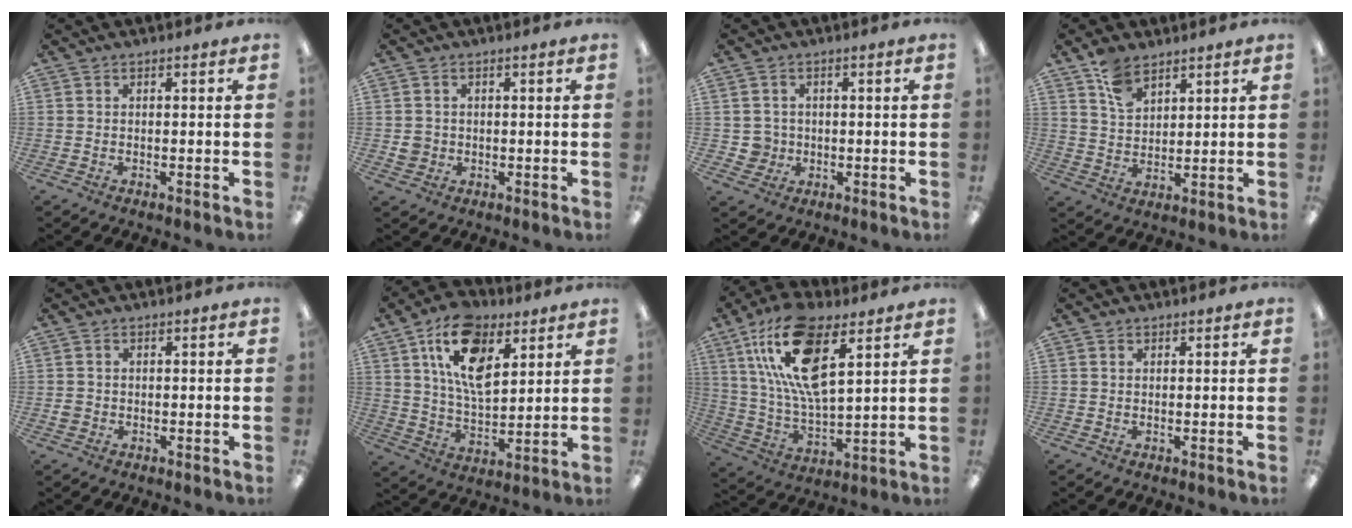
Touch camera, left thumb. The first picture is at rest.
{"total": 2.9, "force": [-0.1, 2.8, 0.9], "torque": [-0.009, 0.002, -0.003]}
{"total": 3.7, "force": [0.3, 3.7, 0.4], "torque": [-0.007, 0.005, 0.006]}
{"total": 7.8, "force": [5.5, 4.3, 3.3], "torque": [-0.067, -0.017, 0.105]}
{"total": 1.5, "force": [-0.2, 1.5, 0.4], "torque": [-0.007, 0.004, -0.006]}
{"total": 16.2, "force": [8.2, 9.0, 10.7], "torque": [-0.188, -0.013, 0.151]}
{"total": 19.7, "force": [10.2, 8.1, 14.7], "torque": [-0.305, -0.038, 0.173]}
{"total": 0.8, "force": [0.5, 0.5, 0.3], "torque": [-0.006, 0.003, 0.008]}